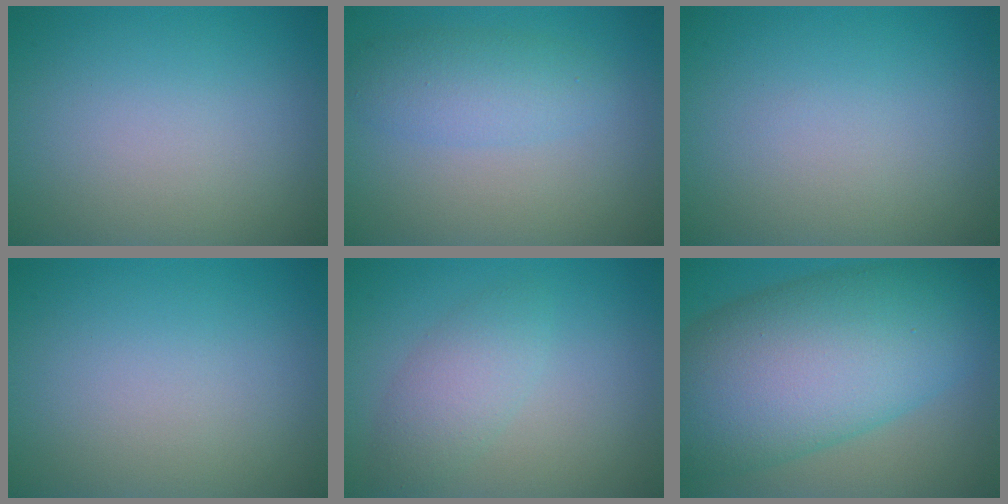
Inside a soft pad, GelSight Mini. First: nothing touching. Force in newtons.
{"total": 3.3, "press": 3.2, "slide": 0.1}
{"total": 0.0}
{"total": 0.0}
{"total": 2.7, "press": 2.7, "slide": 0.0}
{"total": 14.0, "press": 14.0, "slide": 0.1}